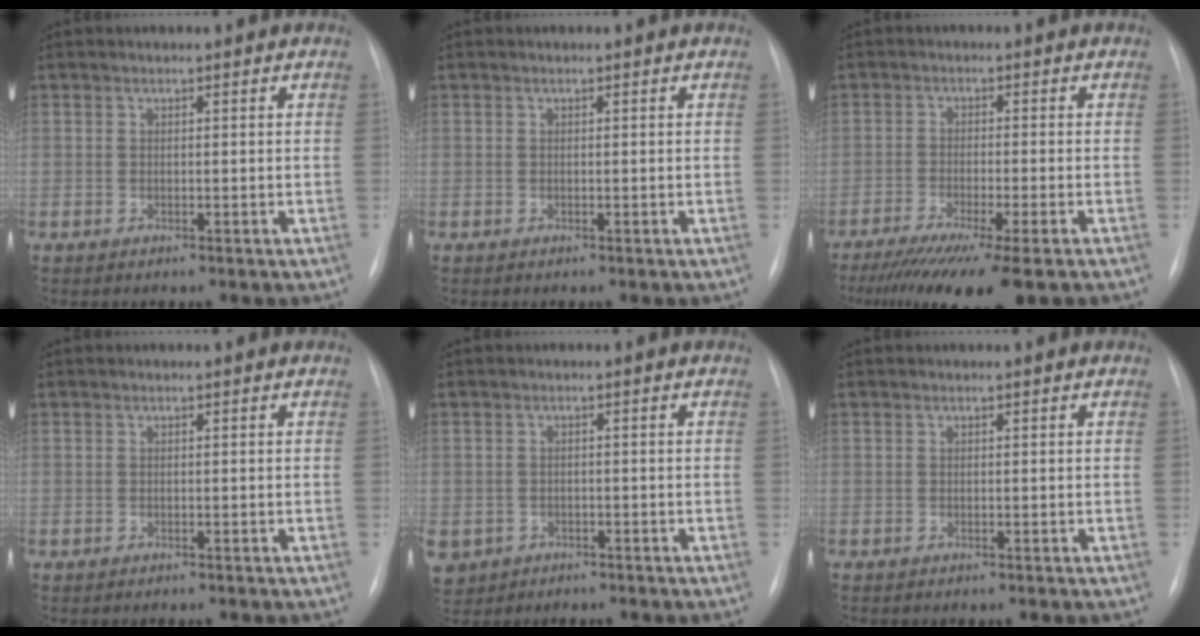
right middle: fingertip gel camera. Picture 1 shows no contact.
{"total": 0.0}
{"total": 12.7, "force": [-9.5, 0.2, 8.4], "torque": [-0.132, -0.039, -0.150]}
{"total": 0.0}
{"total": 6.6, "force": [-3.5, 5.3, 1.7], "torque": [-0.050, 0.001, -0.052]}
{"total": 0.0}